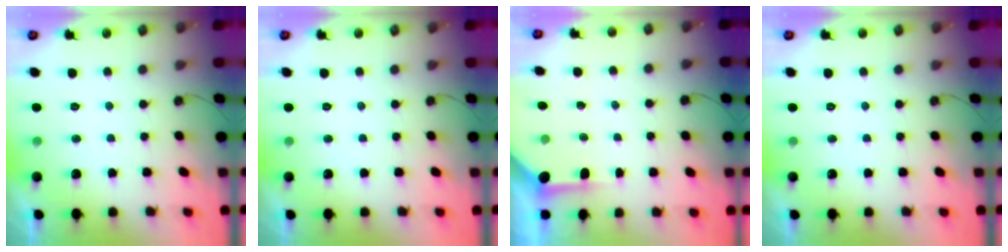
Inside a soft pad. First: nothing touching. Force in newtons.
{"total": 0.0}
{"total": 3.8, "press": 3.8, "slide": 0.4}
{"total": 0.7, "press": 0.4, "slide": 0.7}